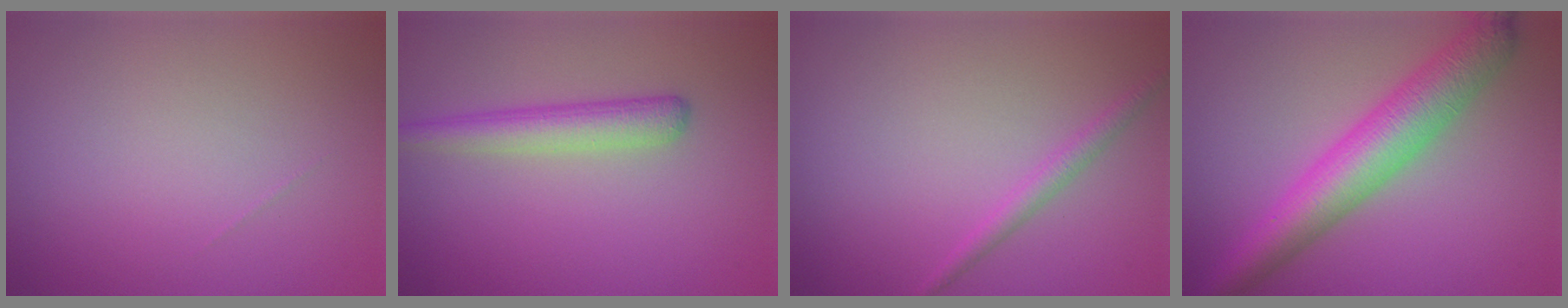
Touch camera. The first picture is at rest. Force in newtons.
{"total": 2.9, "press": 2.9, "slide": 0.1}
{"total": 1.4, "press": 1.4, "slide": 0.0}
{"total": 6.7, "press": 6.7, "slide": 0.2}